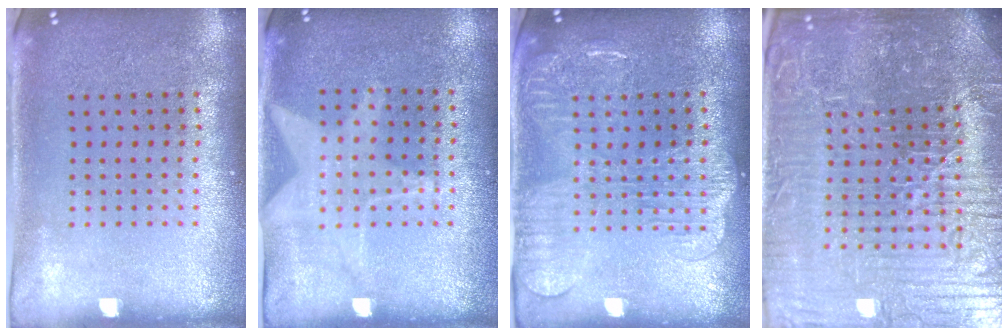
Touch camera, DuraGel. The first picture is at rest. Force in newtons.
{"total": 1.1, "press": 0.9, "slide": 0.6}
{"total": 1.9, "press": 1.8, "slide": 0.5}
{"total": 6.6, "press": 6.1, "slide": 2.5}